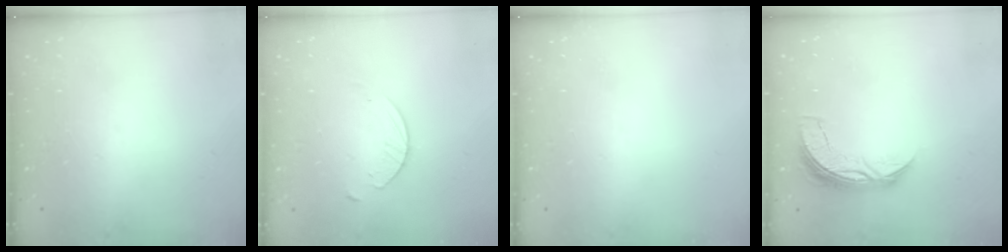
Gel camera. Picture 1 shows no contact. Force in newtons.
{"total": 4.3, "press": 4.3, "slide": 0.5}
{"total": 0.0}
{"total": 7.1, "press": 7.1, "slide": 0.4}